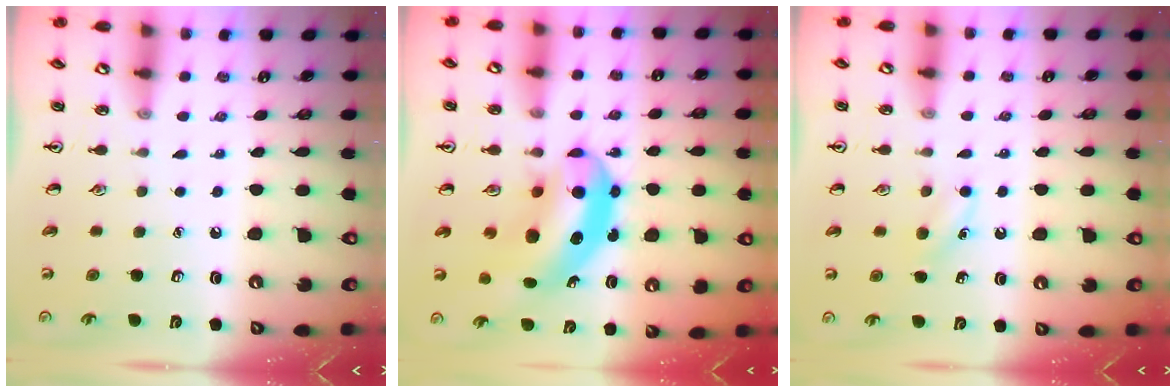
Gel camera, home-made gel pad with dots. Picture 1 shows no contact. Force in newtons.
{"total": 12.3, "press": 11.6, "slide": 3.9}
{"total": 5.5, "press": 5.2, "slide": 1.7}